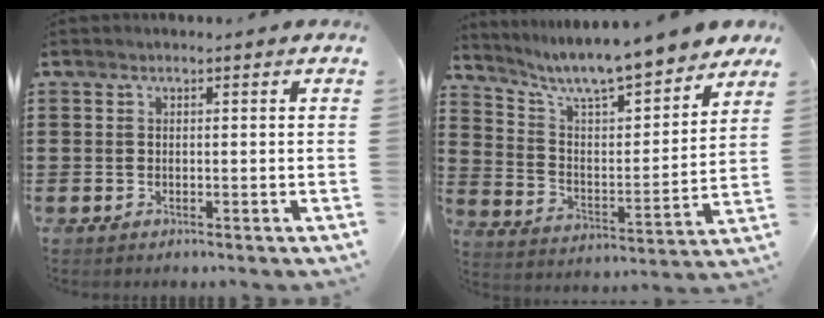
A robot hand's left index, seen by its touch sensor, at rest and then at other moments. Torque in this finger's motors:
{"motor_torque": [2.14, 0.00, 0.80, 0.21]}